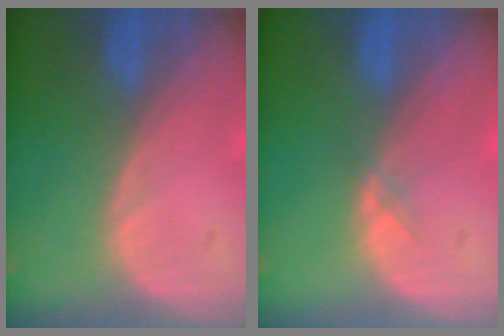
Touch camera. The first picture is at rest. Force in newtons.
{"total": 0.6, "press": 0.6, "slide": 0.1}